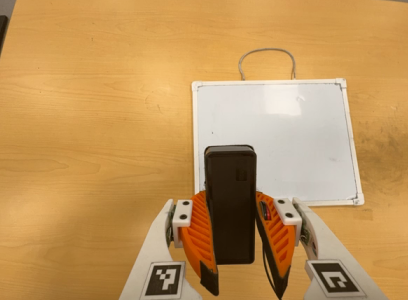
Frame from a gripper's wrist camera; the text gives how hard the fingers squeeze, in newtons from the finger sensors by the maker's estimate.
{"total": 7.6, "left": 7.0, "right": 8.2}